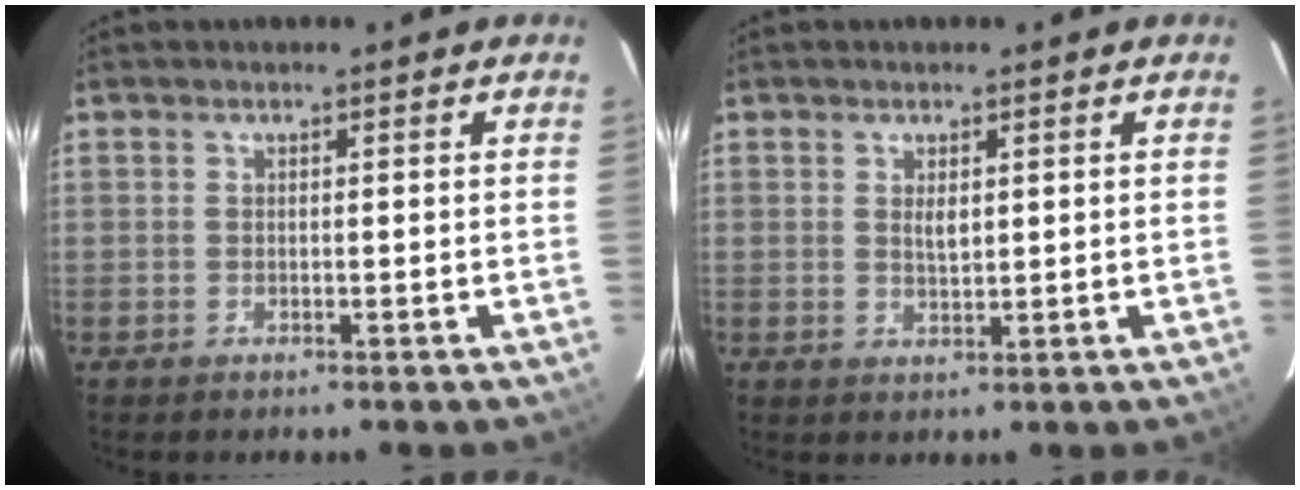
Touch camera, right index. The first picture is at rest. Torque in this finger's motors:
{"motor_torque": [0.33, 0.17, 0.27, 0.05]}